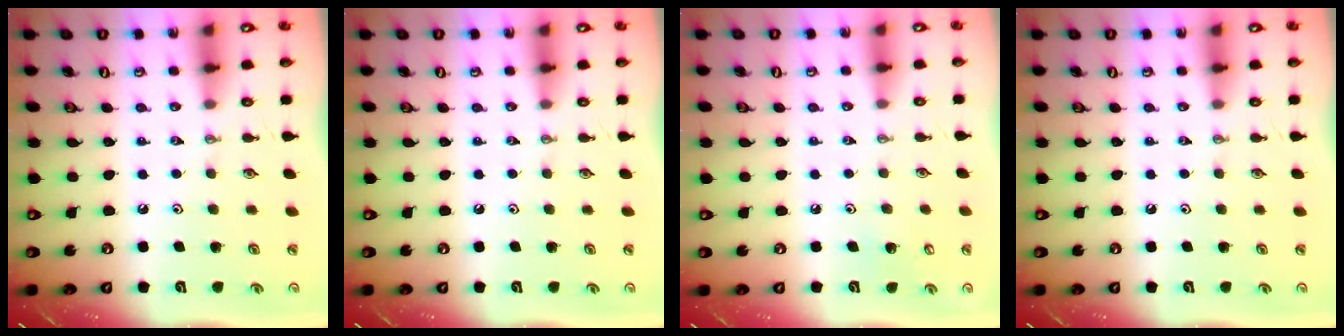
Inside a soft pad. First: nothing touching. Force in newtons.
{"total": 0.0}
{"total": 5.0, "press": 5.0, "slide": 0.5}
{"total": 0.0}